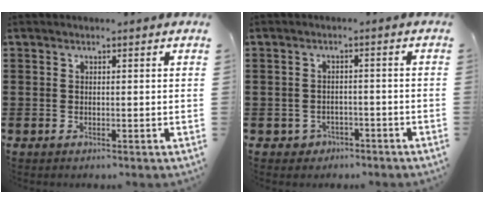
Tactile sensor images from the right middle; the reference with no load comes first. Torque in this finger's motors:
{"motor_torque": [-0.11, 0.06, 0.04, -0.01]}